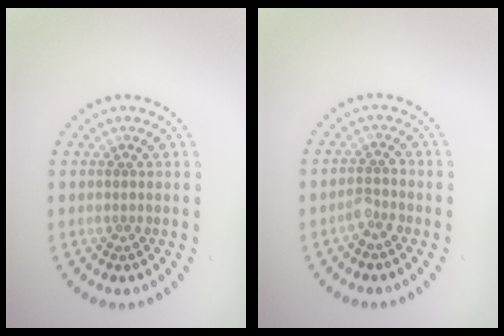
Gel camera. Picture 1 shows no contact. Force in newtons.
{"total": 1.6, "press": 1.4, "slide": 0.9}